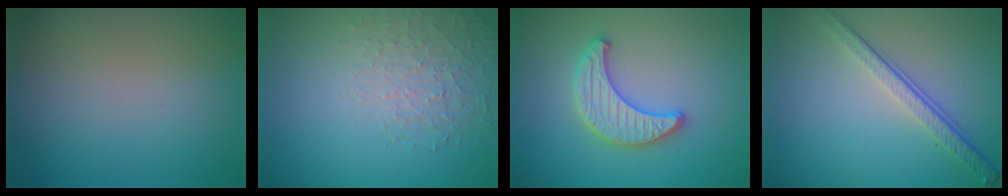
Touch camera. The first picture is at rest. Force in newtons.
{"total": 1.6, "press": 1.0, "slide": 1.2}
{"total": 3.4, "press": 3.3, "slide": 0.7}
{"total": 4.0, "press": 2.8, "slide": 2.9}